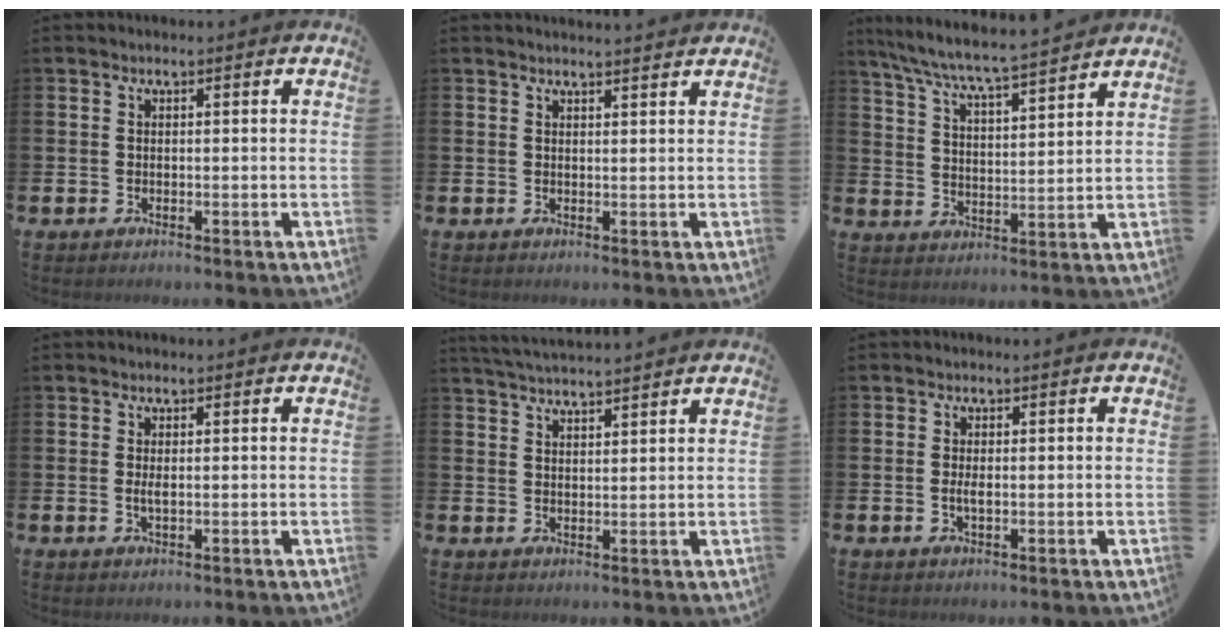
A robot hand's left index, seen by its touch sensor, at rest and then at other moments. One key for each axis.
{"total": 1.7, "fx": 1.7, "fy": -0.1, "fz": 0.0, "tx": 0.005, "ty": -0.010, "tz": 0.030}
{"total": 7.0, "fx": 6.7, "fy": 0.0, "fz": 2.1, "tx": -0.070, "ty": -0.049, "tz": 0.115}
{"total": 1.2, "fx": 0.1, "fy": 0.4, "fz": 1.2, "tx": -0.016, "ty": 0.000, "tz": 0.000}
{"total": 3.9, "fx": 3.9, "fy": -0.2, "fz": 0.3, "tx": -0.017, "ty": -0.018, "tz": 0.070}
{"total": 1.5, "fx": 0.0, "fy": 0.5, "fz": 1.4, "tx": -0.022, "ty": 0.000, "tz": -0.003}